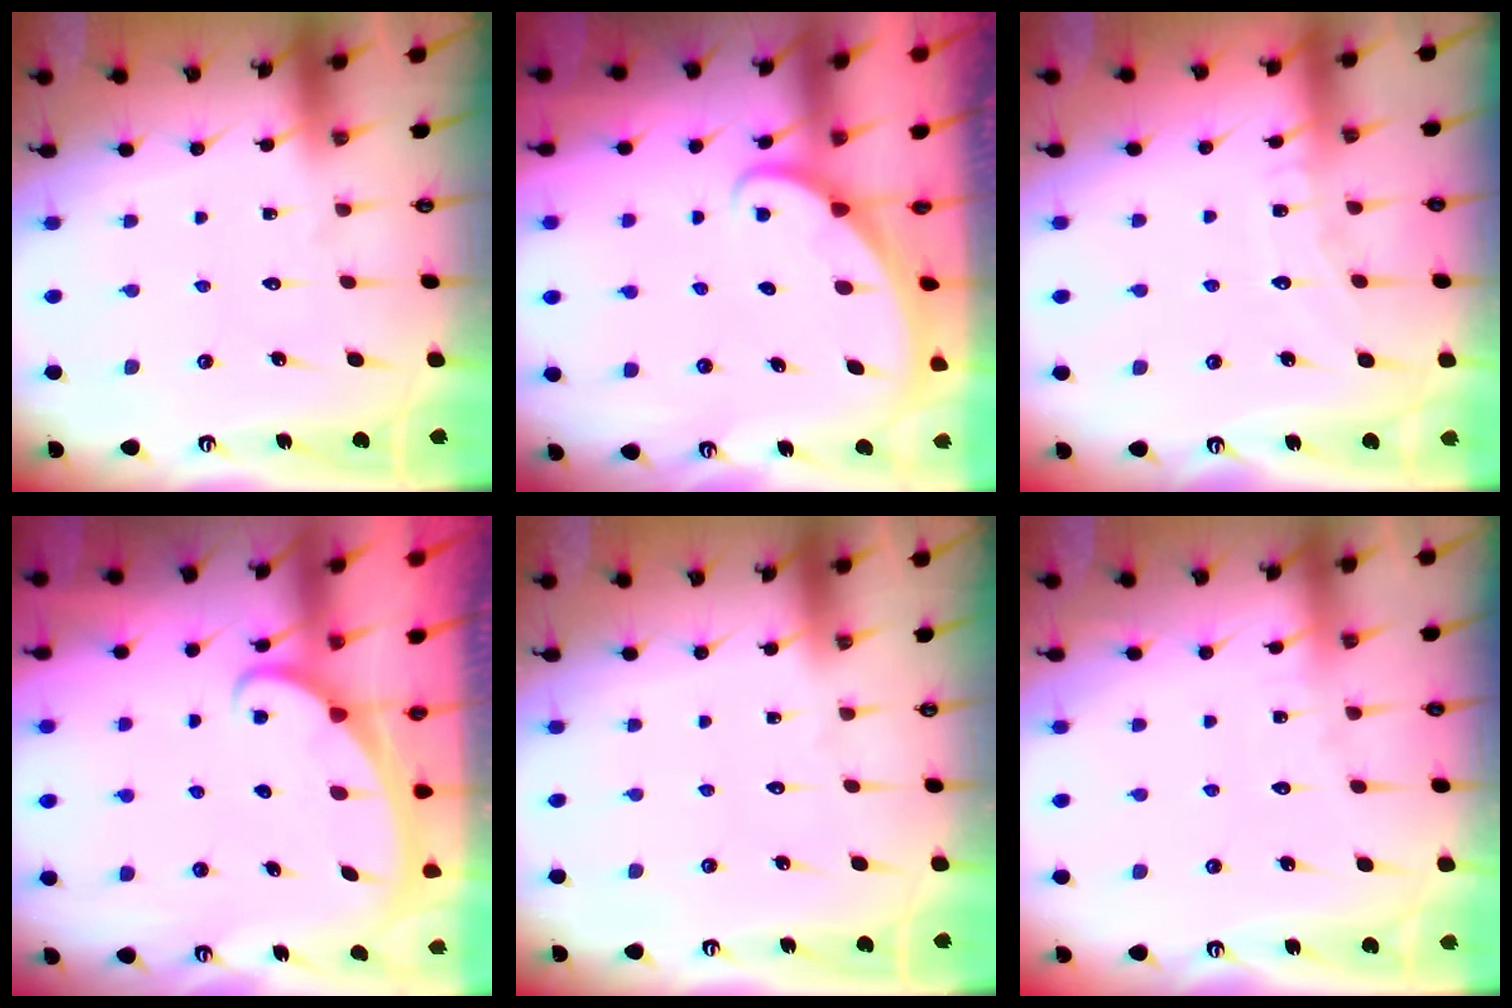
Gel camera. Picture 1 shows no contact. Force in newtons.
{"total": 1.7, "press": 1.7, "slide": 0.1}
{"total": 6.1, "press": 6.1, "slide": 0.6}
{"total": 1.9, "press": 1.9, "slide": 0.1}
{"total": 0.0}
{"total": 3.6, "press": 3.5, "slide": 0.4}